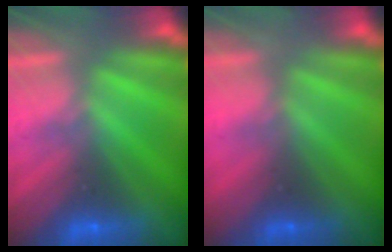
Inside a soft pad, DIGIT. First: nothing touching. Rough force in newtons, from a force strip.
{"total": 4.7}